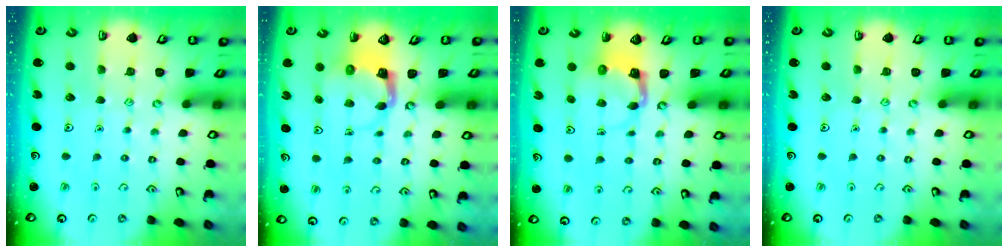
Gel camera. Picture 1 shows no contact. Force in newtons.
{"total": 4.0, "press": 3.9, "slide": 0.8}
{"total": 3.9, "press": 3.9, "slide": 0.6}
{"total": 0.0}